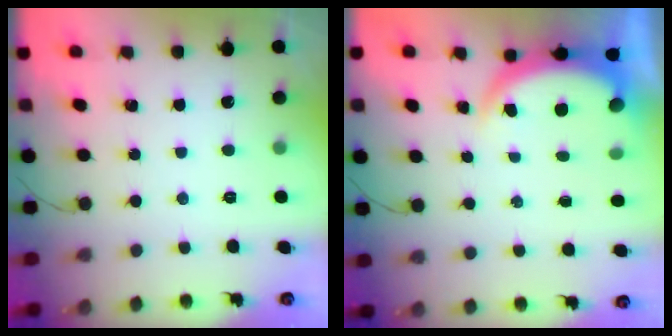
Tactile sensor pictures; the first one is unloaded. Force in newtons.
{"total": 5.5, "press": 5.5, "slide": 0.5}